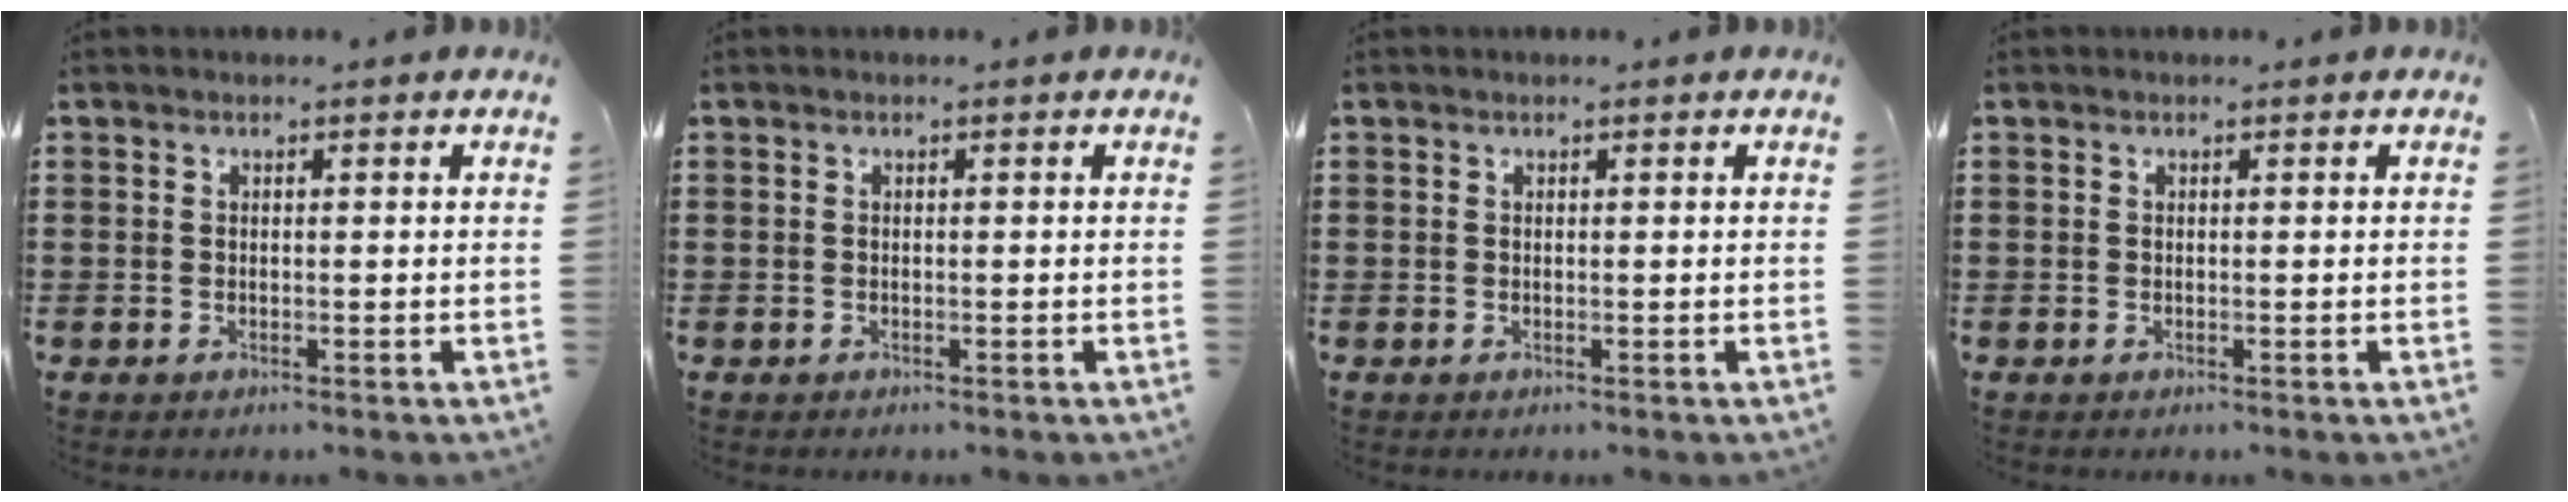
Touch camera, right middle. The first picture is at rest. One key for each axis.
{"total": 0.0}
{"total": 0.0}
{"total": 0.0}